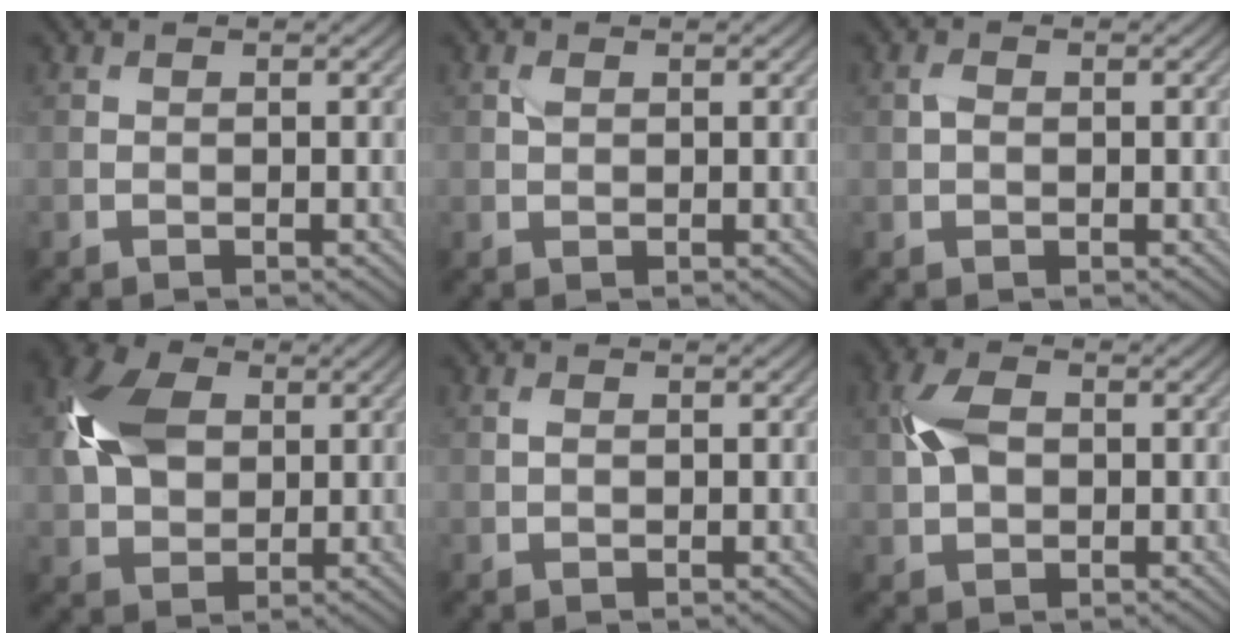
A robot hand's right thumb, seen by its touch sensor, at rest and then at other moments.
{"total": 0.9, "force": [0.3, 0.6, 0.6], "torque": [-0.015, 0.000, 0.006]}
{"total": 1.3, "force": [0.1, 0.9, 0.9], "torque": [-0.019, 0.002, 0.001]}
{"total": 9.2, "force": [2.0, 6.5, 6.3], "torque": [-0.164, 0.016, 0.032]}
{"total": 0.9, "force": [0.2, 0.5, 0.7], "torque": [-0.017, 0.002, 0.004]}
{"total": 5.0, "force": [0.7, 3.3, 3.7], "torque": [-0.087, 0.009, 0.008]}